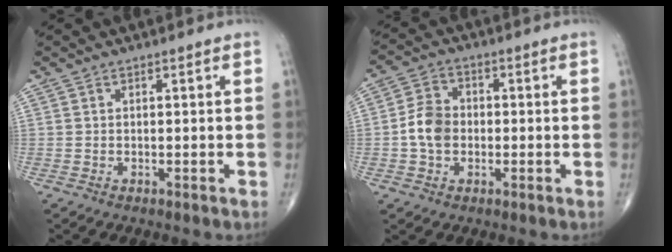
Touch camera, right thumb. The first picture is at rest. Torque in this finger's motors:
{"motor_torque": [0.81, 1.81, 0.59, -0.49, 0.05]}